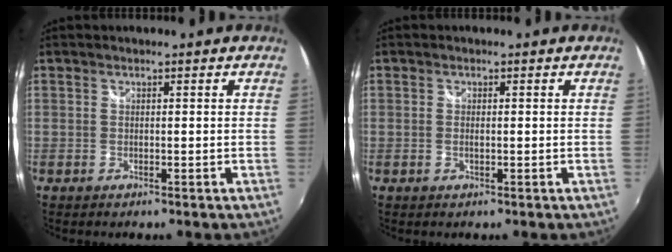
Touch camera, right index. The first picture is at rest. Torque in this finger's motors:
{"motor_torque": [-0.36, 0.14, -0.16, -0.03]}